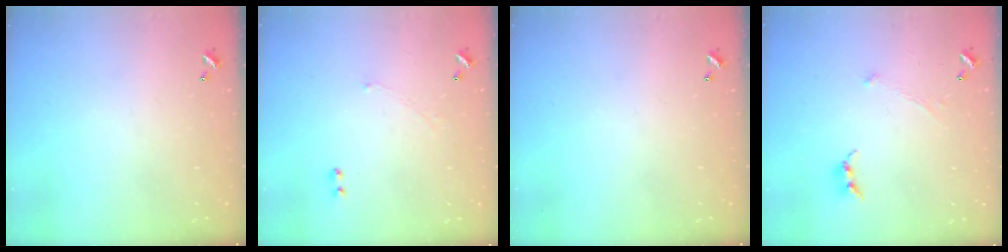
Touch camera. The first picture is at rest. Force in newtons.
{"total": 1.0, "press": 0.7, "slide": 0.6}
{"total": 0.0}
{"total": 0.6, "press": 0.6, "slide": 0.3}